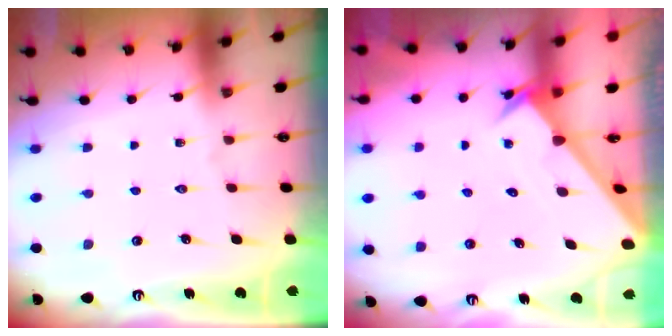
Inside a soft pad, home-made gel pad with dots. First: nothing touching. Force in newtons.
{"total": 2.2, "press": 2.2, "slide": 0.2}